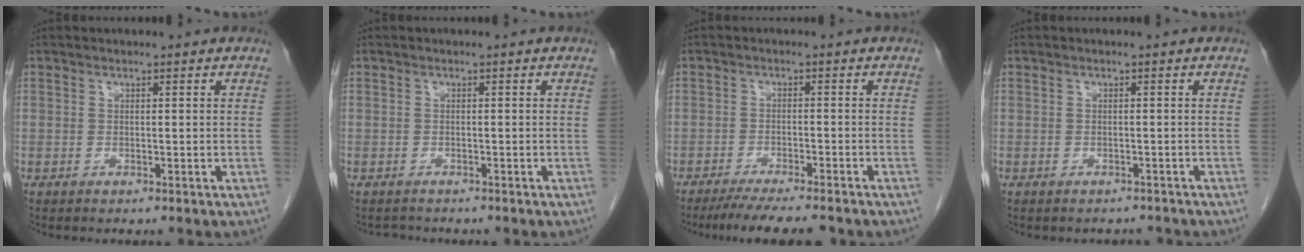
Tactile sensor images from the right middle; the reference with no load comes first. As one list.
[{"total": 1.3, "force": [-1.2, 0.5, -0.1], "torque": [-0.003, -0.003, -0.018]}, {"total": 9.3, "force": [-8.0, 0.6, 4.7], "torque": [-0.063, -0.019, -0.123]}, {"total": 2.3, "force": [-2.0, 1.0, 0.1], "torque": [0.000, 0.002, -0.028]}]